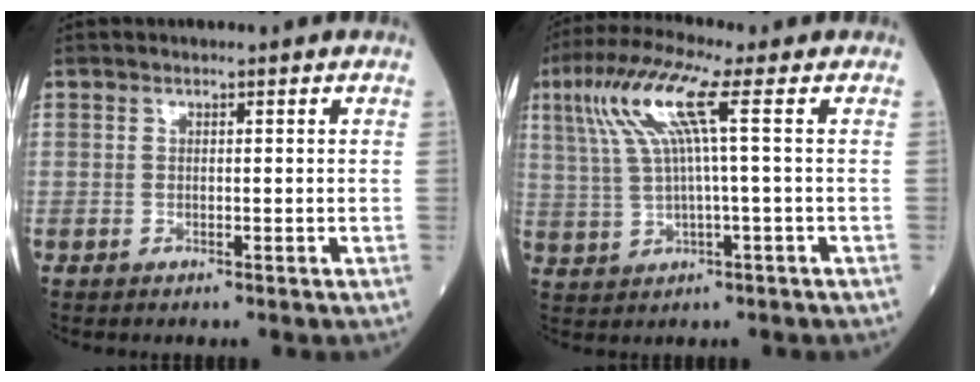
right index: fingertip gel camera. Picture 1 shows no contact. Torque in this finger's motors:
{"motor_torque": [1.16, 0.98, 0.70, 0.21]}